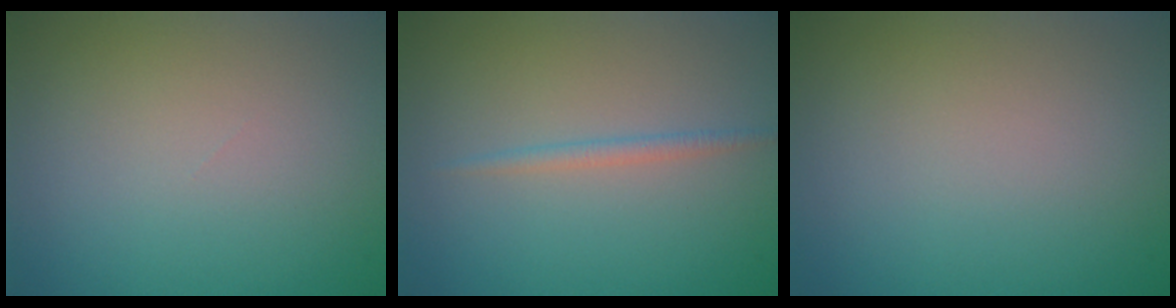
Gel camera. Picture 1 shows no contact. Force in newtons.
{"total": 1.1, "press": 1.1, "slide": 0.1}
{"total": 0.0}